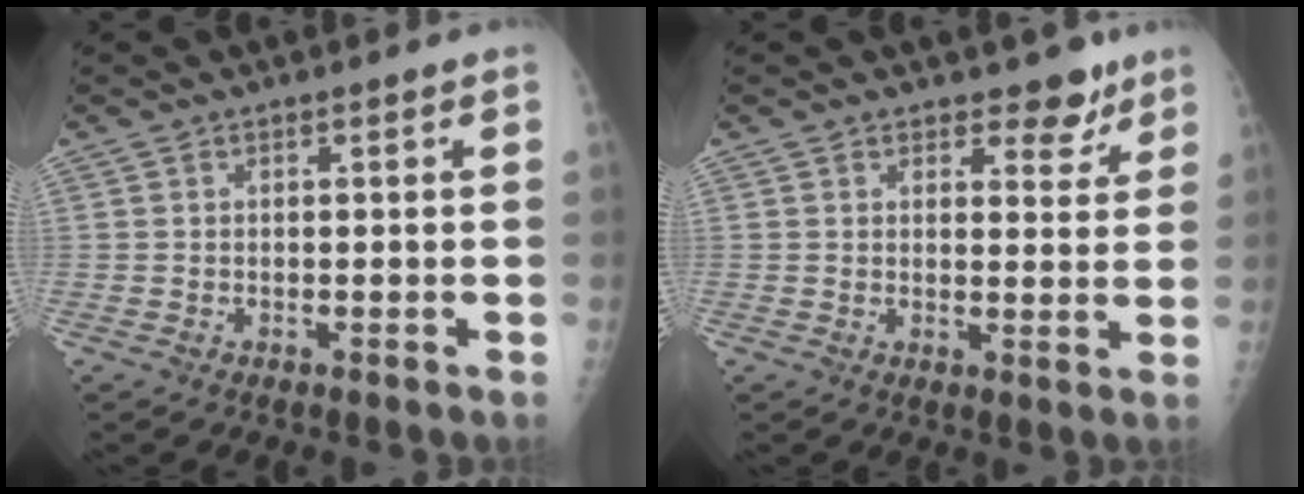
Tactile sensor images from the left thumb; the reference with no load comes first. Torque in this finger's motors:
{"motor_torque": [0.45, 0.57, -0.35, -0.31, 0.04]}